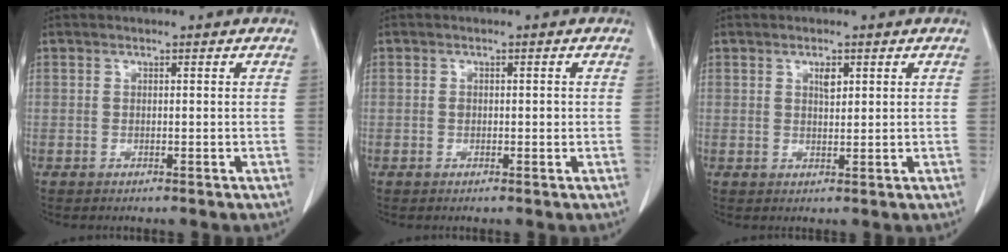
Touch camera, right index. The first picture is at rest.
{"total": 1.1, "force": [0.0, 0.7, 0.8], "torque": [-0.012, 0.003, 0.003]}
{"total": 1.8, "force": [0.9, 0.7, 1.4], "torque": [-0.024, -0.002, 0.015]}